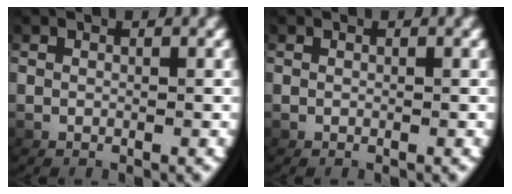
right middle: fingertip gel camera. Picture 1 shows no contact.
{"total": 0.0}